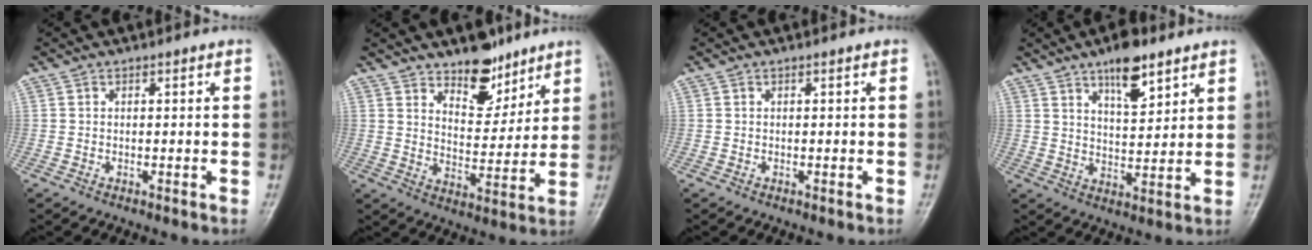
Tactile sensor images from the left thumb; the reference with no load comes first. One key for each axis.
{"total": 9.9, "fx": 7.2, "fy": 4.9, "fz": 4.6, "tx": -0.038, "ty": -0.054, "tz": 0.121}
{"total": 0.0}
{"total": 9.0, "fx": 5.8, "fy": 3.4, "fz": 6.0, "tx": -0.076, "ty": -0.036, "tz": 0.095}